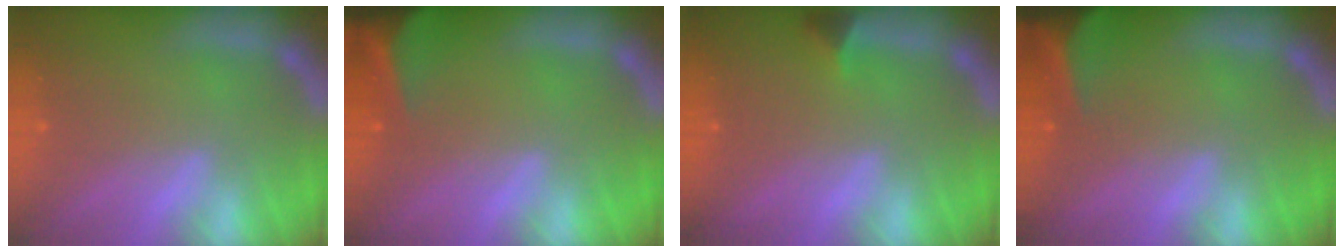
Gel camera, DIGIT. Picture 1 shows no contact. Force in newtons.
{"total": 9.5}
{"total": 1.4}
{"total": 8.5}